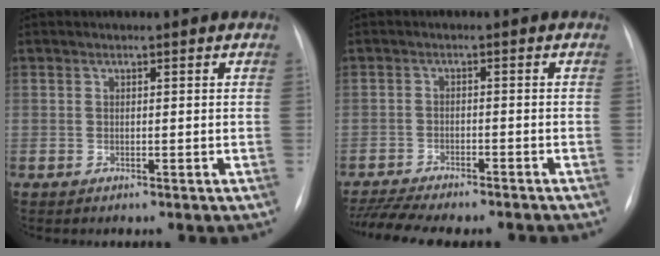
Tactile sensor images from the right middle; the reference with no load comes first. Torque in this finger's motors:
{"motor_torque": [0.74, -0.73, 0.17, 0.08]}